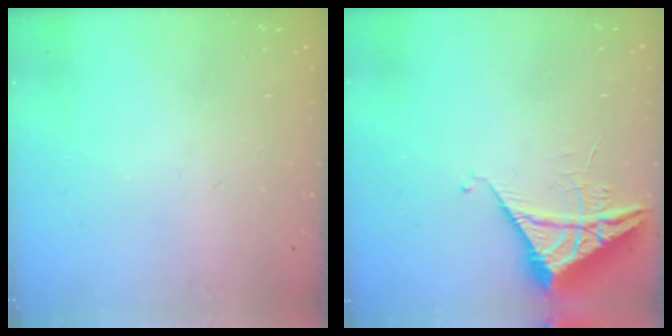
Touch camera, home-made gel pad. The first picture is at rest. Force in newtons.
{"total": 6.1, "press": 6.1, "slide": 0.3}